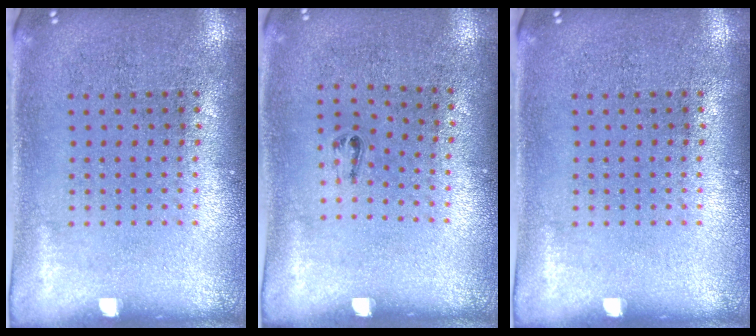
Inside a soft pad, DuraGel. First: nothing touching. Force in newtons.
{"total": 0.6, "press": 0.3, "slide": 0.5}
{"total": 0.0}